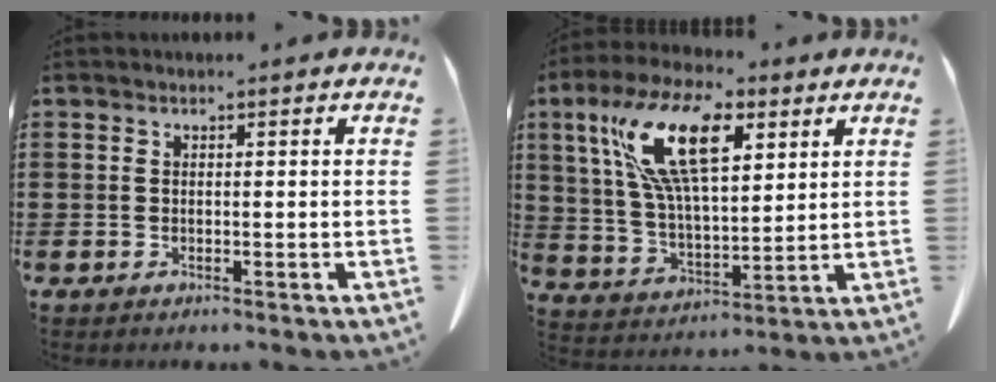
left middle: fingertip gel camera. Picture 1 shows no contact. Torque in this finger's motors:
{"motor_torque": [2.14, 0.00, 0.78, 0.21]}